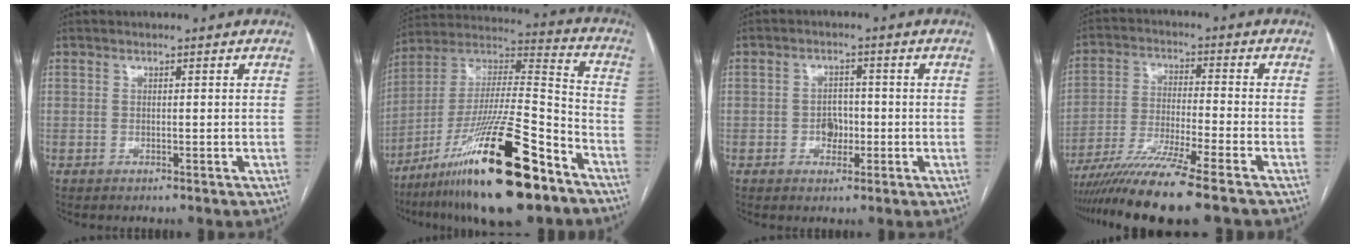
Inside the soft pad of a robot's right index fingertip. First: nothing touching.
{"total": 25.2, "force": [-15.3, 3.3, 19.7], "torque": [-0.346, -0.019, -0.262]}
{"total": 3.3, "force": [-0.8, 2.5, 2.0], "torque": [-0.025, 0.008, -0.011]}
{"total": 12.6, "force": [-9.9, -1.3, 7.6], "torque": [-0.130, -0.032, -0.169]}